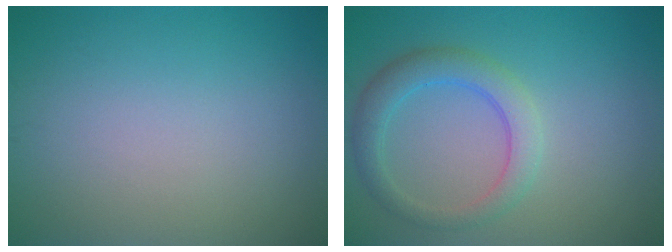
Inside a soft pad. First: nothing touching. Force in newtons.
{"total": 3.6, "press": 3.6, "slide": 0.1}